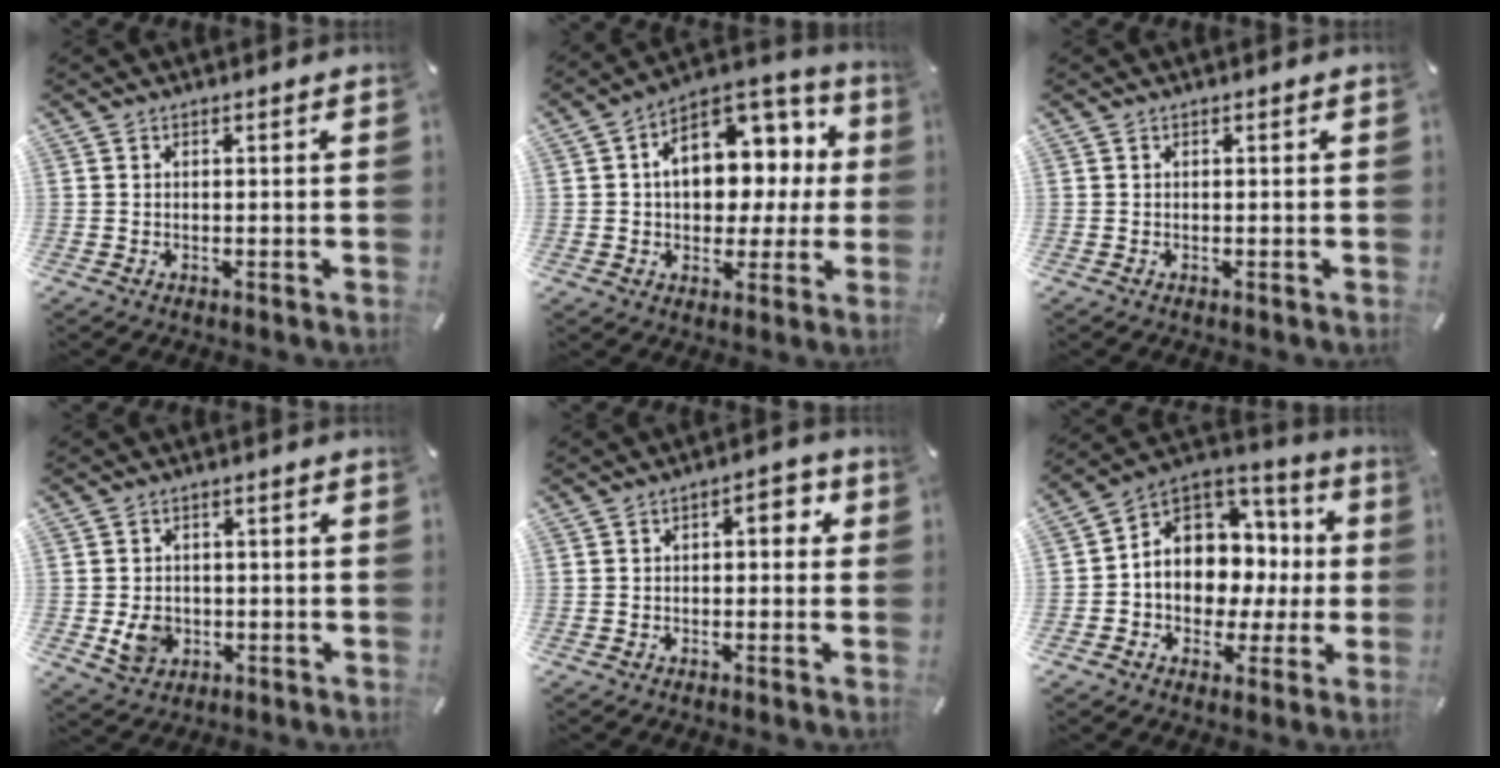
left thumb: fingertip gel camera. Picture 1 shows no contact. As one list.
[{"total": 14.1, "force": [2.4, 10.2, 9.4], "torque": [-0.132, -0.010, 0.048]}, {"total": 0.0}, {"total": 6.3, "force": [-1.0, 5.6, 2.8], "torque": [-0.047, 0.000, -0.019]}, {"total": 3.9, "force": [-0.2, 2.2, 3.2], "torque": [-0.041, 0.007, -0.014]}, {"total": 10.3, "force": [1.2, 9.2, 4.5], "torque": [-0.072, -0.028, 0.029]}]